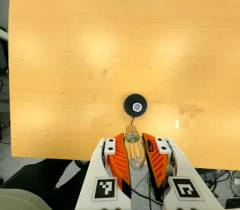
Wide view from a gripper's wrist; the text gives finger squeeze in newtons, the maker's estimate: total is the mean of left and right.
{"total": 22.0, "left": 24.4, "right": 19.5}